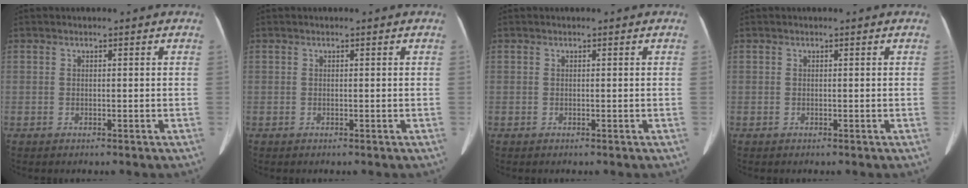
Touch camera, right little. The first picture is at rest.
{"total": 0.0}
{"total": 0.0}
{"total": 0.0}